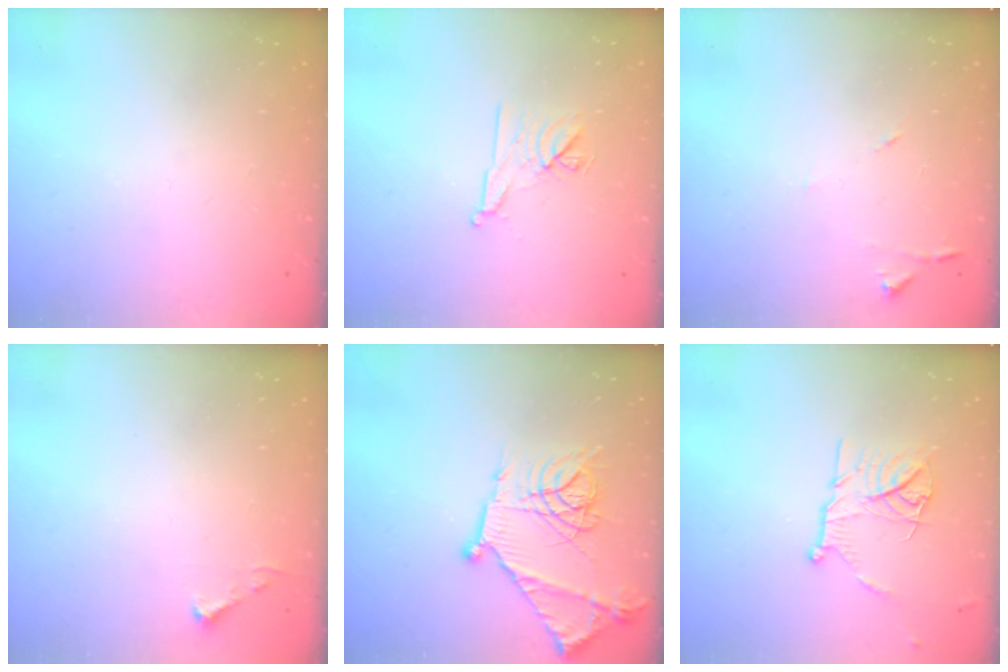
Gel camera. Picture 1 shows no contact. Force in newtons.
{"total": 8.9, "press": 8.9, "slide": 1.1}
{"total": 6.7, "press": 6.7, "slide": 0.7}
{"total": 3.5, "press": 3.5, "slide": 0.4}
{"total": 16.5, "press": 16.4, "slide": 1.1}
{"total": 12.8, "press": 12.8, "slide": 1.1}